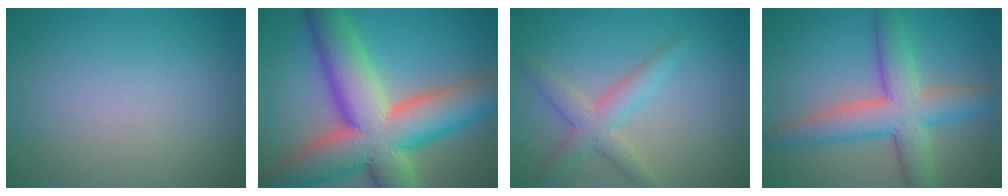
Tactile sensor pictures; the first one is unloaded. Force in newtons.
{"total": 15.0, "press": 14.9, "slide": 1.2}
{"total": 3.3, "press": 3.3, "slide": 0.1}
{"total": 7.2, "press": 7.2, "slide": 0.3}